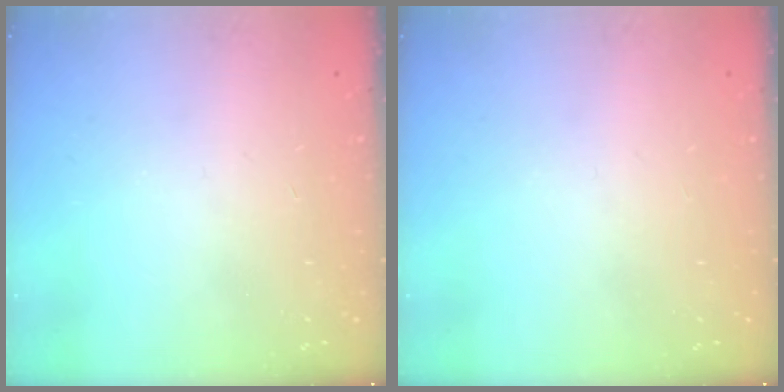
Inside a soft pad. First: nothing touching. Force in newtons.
{"total": 0.0}